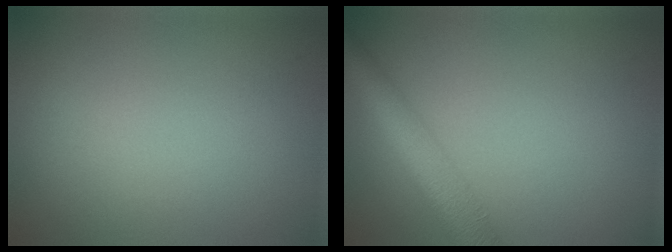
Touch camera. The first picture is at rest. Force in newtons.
{"total": 5.0, "press": 5.0, "slide": 0.3}